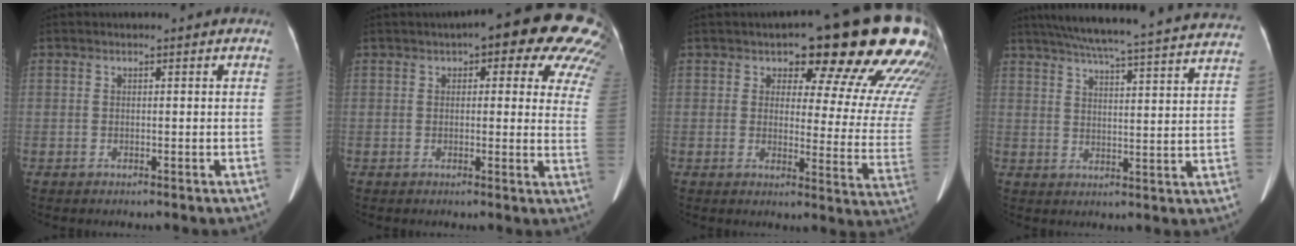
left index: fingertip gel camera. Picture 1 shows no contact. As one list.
[{"total": 17.5, "force": [11.1, 5.3, 12.4], "torque": [-0.136, 0.021, 0.110]}, {"total": 20.5, "force": [14.0, 5.6, 13.9], "torque": [-0.164, -0.027, 0.154]}, {"total": 30.8, "force": [28.0, 1.4, 12.5], "torque": [-0.207, -0.032, 0.345]}]